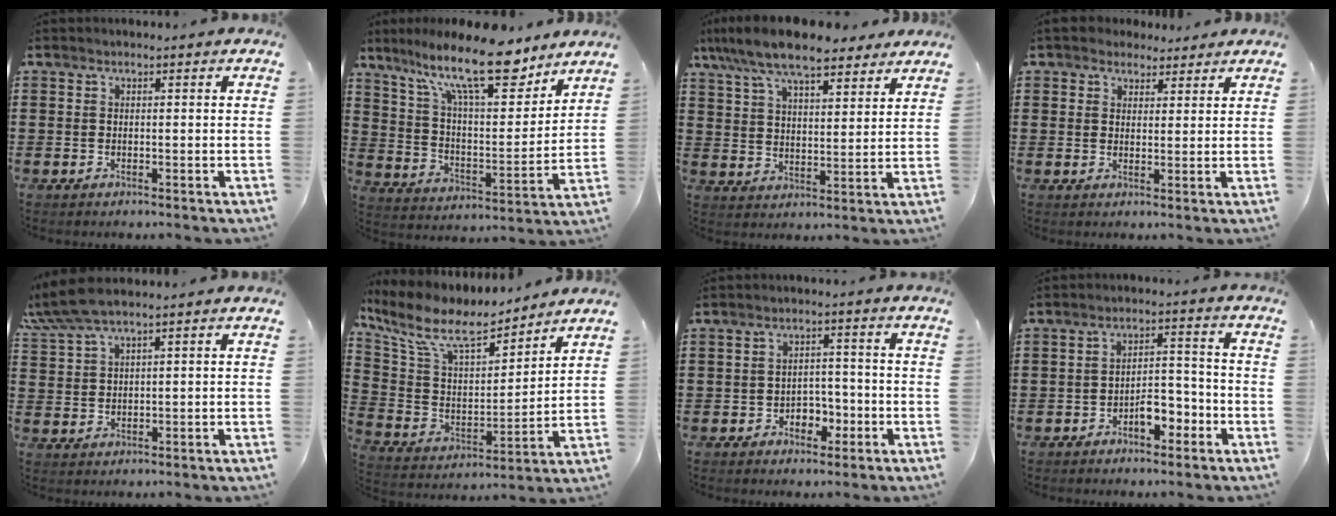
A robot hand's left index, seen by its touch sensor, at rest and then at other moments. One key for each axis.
{"total": 15.9, "fx": 11.1, "fy": 4.5, "fz": 10.5, "tx": -0.200, "ty": -0.051, "tz": 0.187}
{"total": 10.3, "fx": 8.6, "fy": 2.4, "fz": 5.1, "tx": -0.128, "ty": -0.022, "tz": 0.157}
{"total": 3.5, "fx": 3.0, "fy": 1.7, "fz": 0.6, "tx": -0.023, "ty": 0.003, "tz": 0.058}
{"total": 4.9, "fx": 3.8, "fy": 0.5, "fz": 3.0, "tx": -0.069, "ty": -0.002, "tz": 0.070}
{"total": 10.1, "fx": 7.7, "fy": 3.2, "fz": 5.8, "tx": -0.145, "ty": -0.041, "tz": 0.130}
{"total": 3.4, "fx": -2.0, "fy": 2.3, "fz": 1.6, "tx": -0.034, "ty": 0.005, "tz": -0.042}
{"total": 5.0, "fx": -3.1, "fy": 2.3, "fz": 3.2, "tx": -0.055, "ty": 0.013, "tz": -0.060}